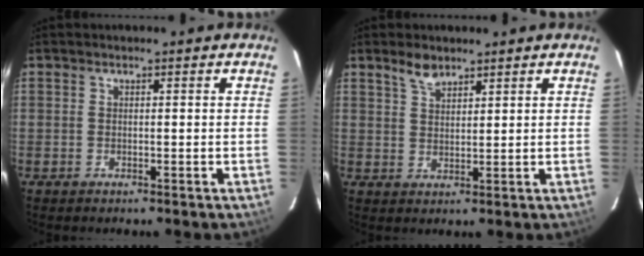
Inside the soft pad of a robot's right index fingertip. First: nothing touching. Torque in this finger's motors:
{"motor_torque": [0.10, 0.08, 0.02, 0.01]}